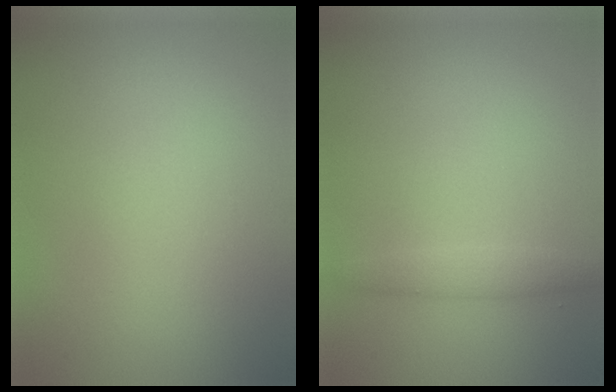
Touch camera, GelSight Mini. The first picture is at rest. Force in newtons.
{"total": 1.7, "press": 1.7, "slide": 0.1}